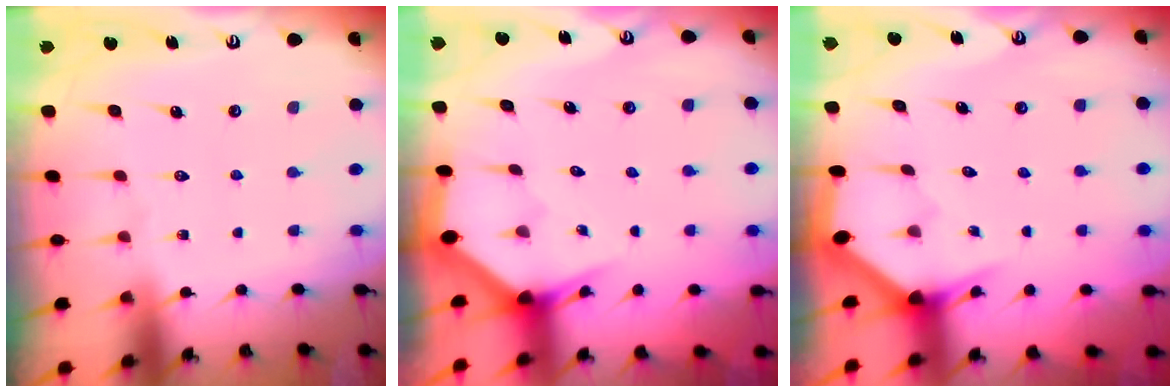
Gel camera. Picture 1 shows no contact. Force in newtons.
{"total": 2.8, "press": 2.8, "slide": 0.2}
{"total": 3.1, "press": 3.1, "slide": 0.2}